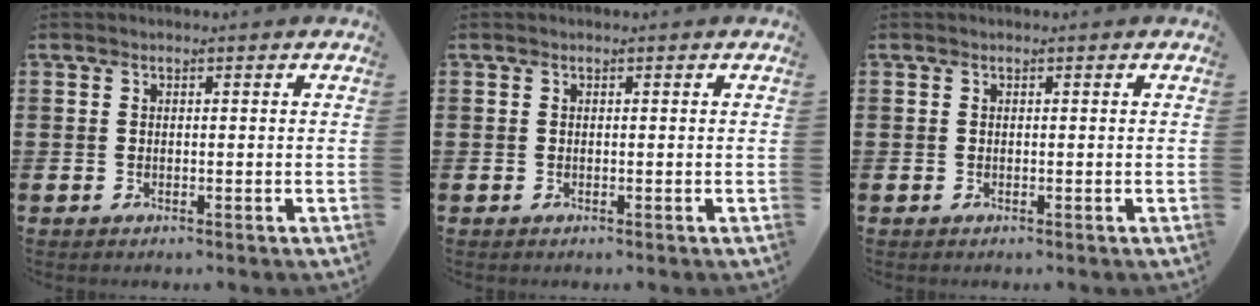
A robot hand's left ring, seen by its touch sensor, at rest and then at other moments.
{"total": 0.0}
{"total": 0.0}